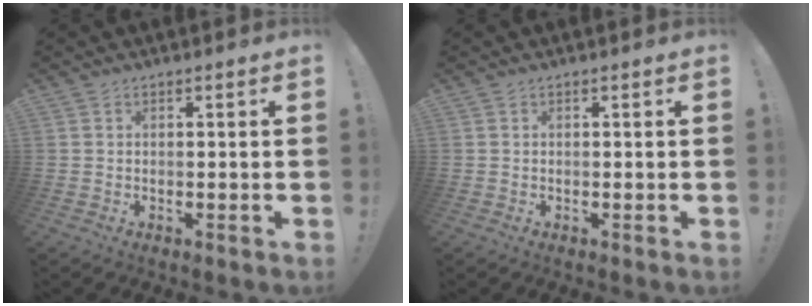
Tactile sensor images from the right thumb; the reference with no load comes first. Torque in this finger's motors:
{"motor_torque": [-0.01, 0.00, -0.04, 0.06, 0.02]}